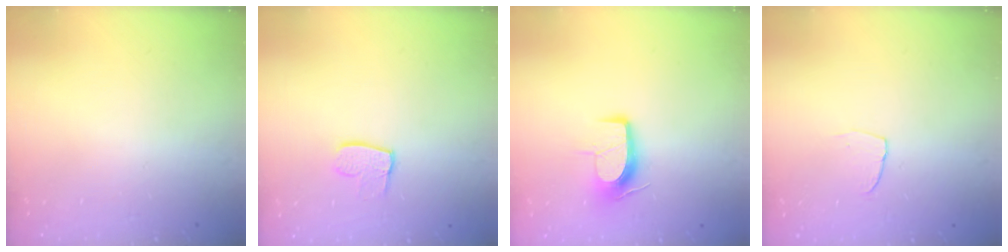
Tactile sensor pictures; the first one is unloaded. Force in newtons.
{"total": 7.7, "press": 7.7, "slide": 0.7}
{"total": 10.2, "press": 10.2, "slide": 0.8}
{"total": 3.8, "press": 3.8, "slide": 0.3}